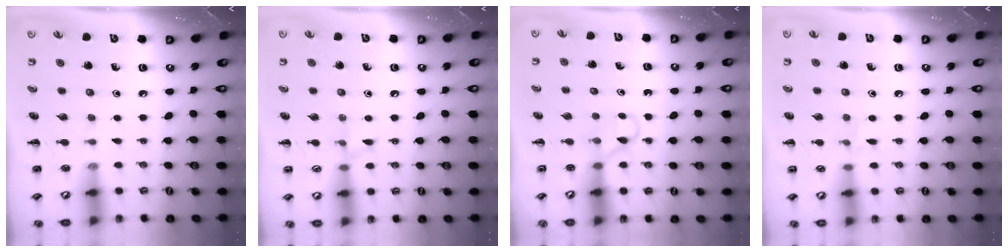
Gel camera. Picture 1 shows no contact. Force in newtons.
{"total": 5.0, "press": 4.8, "slide": 1.5}
{"total": 2.9, "press": 2.8, "slide": 0.9}
{"total": 3.7, "press": 3.6, "slide": 1.1}